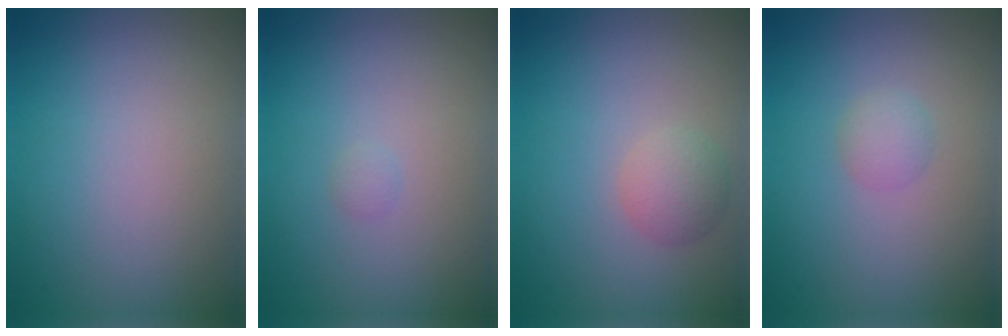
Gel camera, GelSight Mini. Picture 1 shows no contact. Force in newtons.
{"total": 0.5, "press": 0.5, "slide": 0.0}
{"total": 2.2, "press": 2.2, "slide": 0.1}
{"total": 1.3, "press": 1.3, "slide": 0.1}